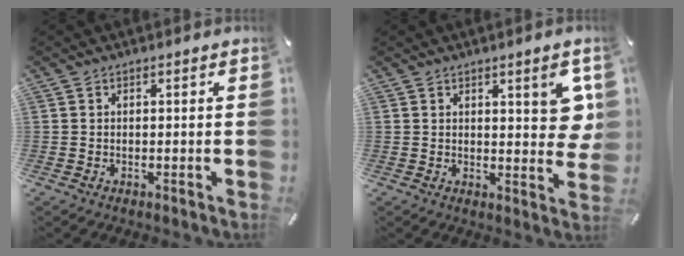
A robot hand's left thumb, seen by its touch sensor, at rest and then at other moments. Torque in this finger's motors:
{"motor_torque": [0.48, -0.20, 0.27, 0.13, 0.05]}